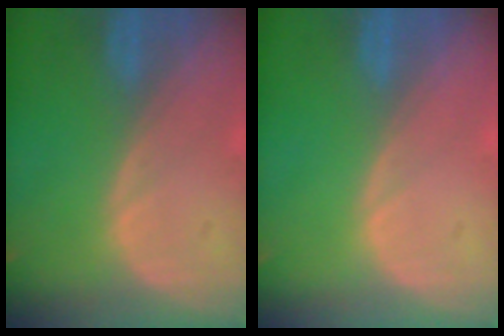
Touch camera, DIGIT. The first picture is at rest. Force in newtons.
{"total": 0.0}